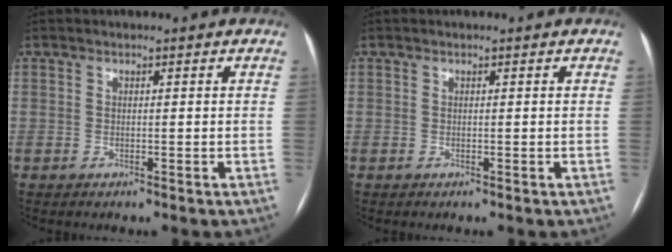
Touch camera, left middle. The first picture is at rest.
{"total": 0.0}